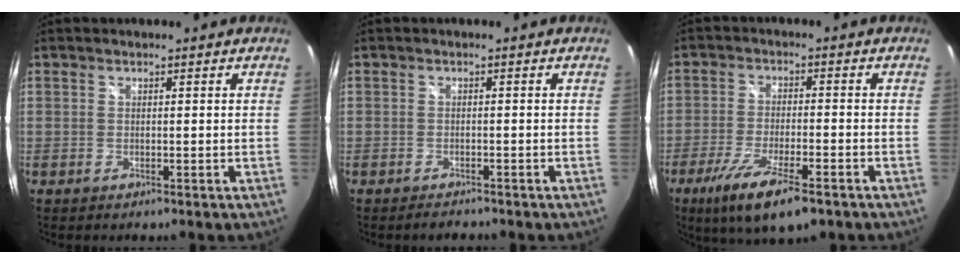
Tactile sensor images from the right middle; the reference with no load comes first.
{"total": 2.2, "force": [-2.0, 0.7, 0.6], "torque": [-0.014, -0.006, -0.030]}
{"total": 12.3, "force": [-7.7, 2.9, 9.2], "torque": [-0.193, -0.043, -0.135]}